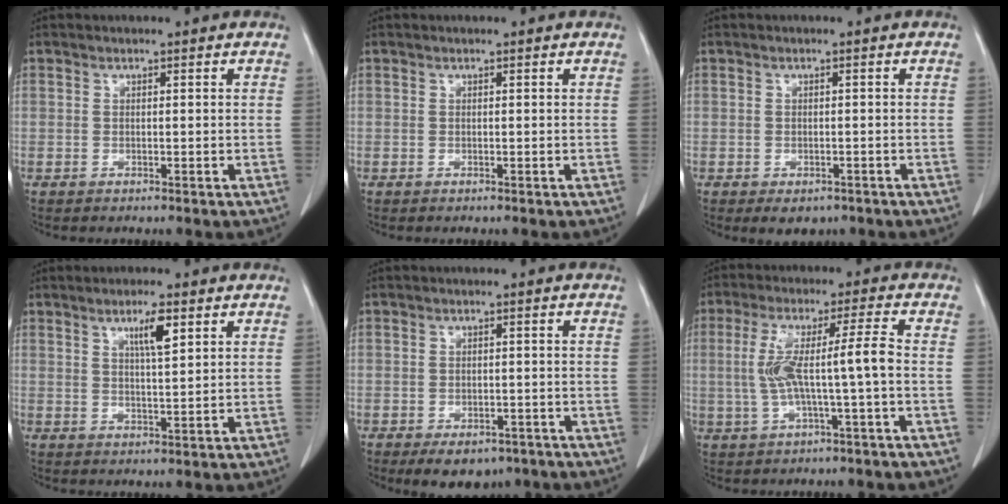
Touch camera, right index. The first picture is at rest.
{"total": 0.0}
{"total": 3.2, "force": [-2.0, 2.0, 1.3], "torque": [-0.008, 0.000, -0.018]}
{"total": 4.4, "force": [2.2, 0.4, 3.8], "torque": [-0.065, -0.002, 0.038]}
{"total": 6.7, "force": [-4.8, 3.7, 2.7], "torque": [-0.027, 0.003, -0.062]}
{"total": 8.3, "force": [-0.7, -0.3, 8.2], "torque": [-0.160, 0.022, -0.008]}